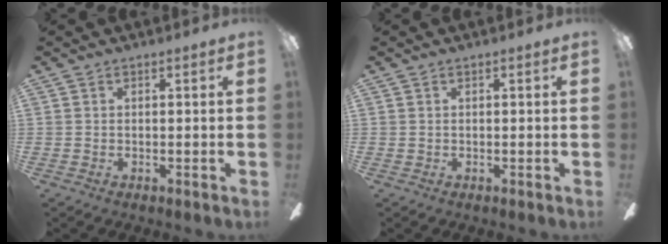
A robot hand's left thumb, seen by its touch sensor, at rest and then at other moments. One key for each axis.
{"total": 0.0}